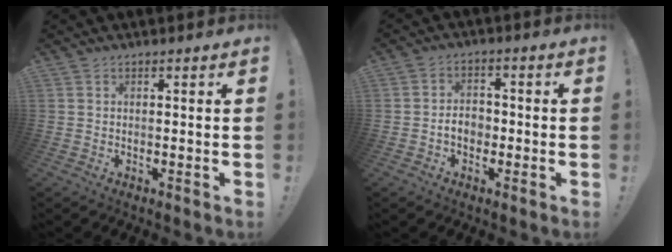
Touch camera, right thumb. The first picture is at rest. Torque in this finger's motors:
{"motor_torque": [1.15, 0.52, 0.24, -0.28, -0.01]}